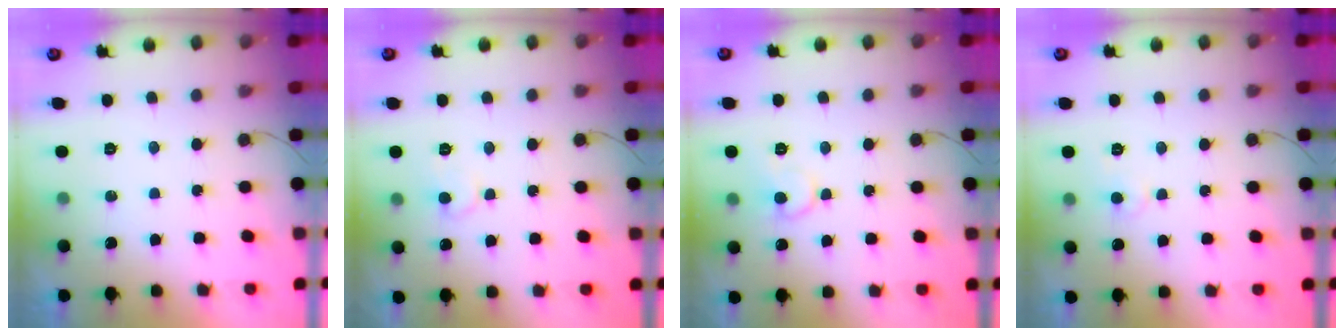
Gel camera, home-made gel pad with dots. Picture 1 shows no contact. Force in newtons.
{"total": 5.8, "press": 5.8, "slide": 0.5}
{"total": 8.3, "press": 8.3, "slide": 0.8}
{"total": 3.8, "press": 3.8, "slide": 0.5}